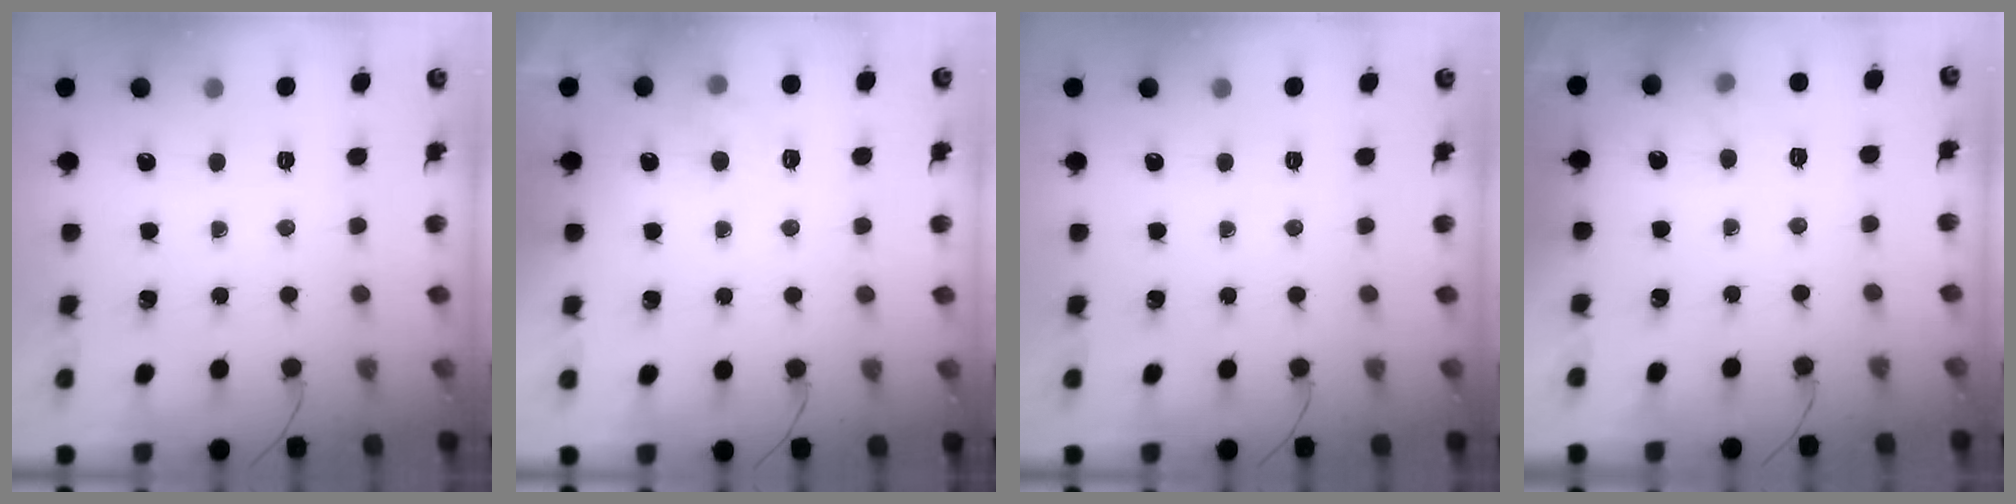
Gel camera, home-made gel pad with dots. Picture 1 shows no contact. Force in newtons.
{"total": 6.7, "press": 6.6, "slide": 1.3}
{"total": 0.0}
{"total": 7.1, "press": 6.9, "slide": 1.8}